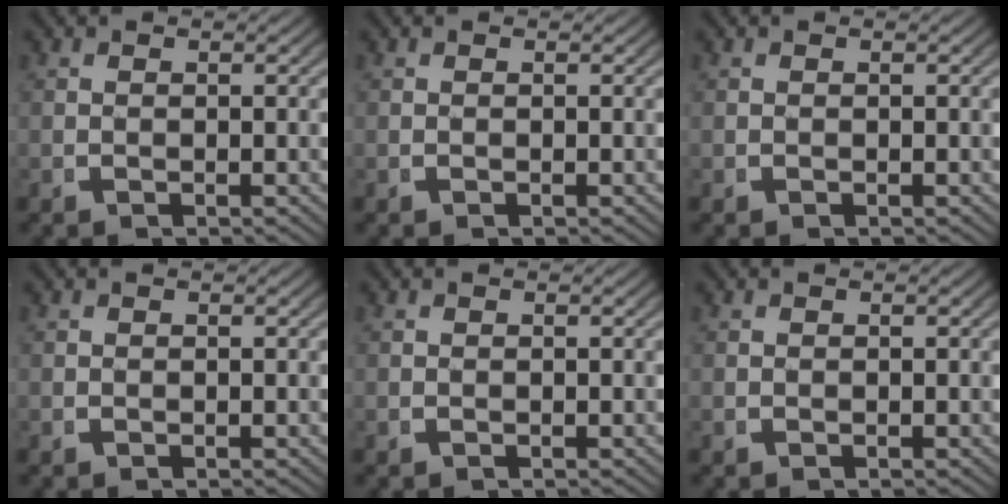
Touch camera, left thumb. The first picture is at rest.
{"total": 0.0}
{"total": 0.0}
{"total": 0.0}
{"total": 0.0}
{"total": 0.0}